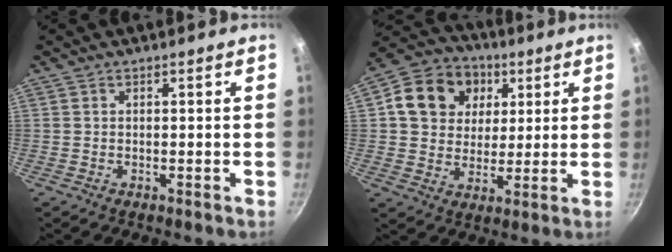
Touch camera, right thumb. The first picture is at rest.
{"total": 14.8, "force": [4.3, 12.4, 6.9], "torque": [-0.100, 0.010, 0.064]}